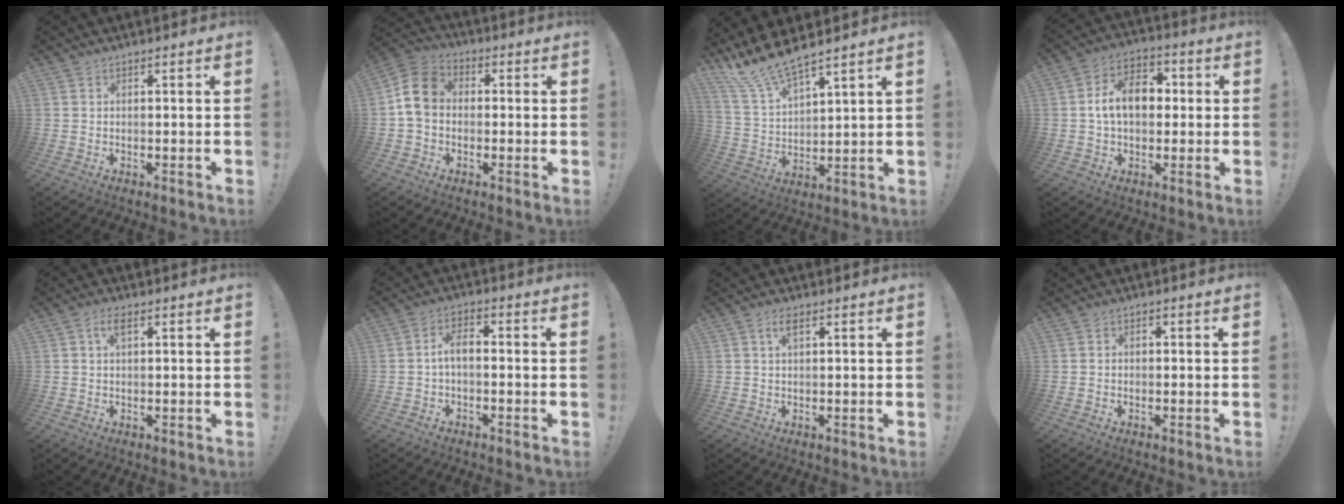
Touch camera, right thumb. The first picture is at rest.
{"total": 10.3, "force": [0.2, 8.0, 6.4], "torque": [-0.110, 0.026, 0.012]}
{"total": 10.9, "force": [10.1, 1.1, 4.0], "torque": [-0.101, -0.070, 0.183]}
{"total": 12.8, "force": [1.0, 8.6, 9.4], "torque": [-0.149, 0.018, 0.020]}
{"total": 3.2, "force": [1.2, 1.5, 2.5], "torque": [-0.050, 0.006, 0.019]}
{"total": 4.8, "force": [-0.7, 2.2, 4.2], "torque": [-0.083, 0.009, -0.015]}
{"total": 2.9, "force": [1.3, 1.1, 2.3], "torque": [-0.046, 0.004, 0.021]}
{"total": 1.2, "force": [-0.8, 0.8, 0.5], "torque": [-0.007, 0.004, -0.014]}